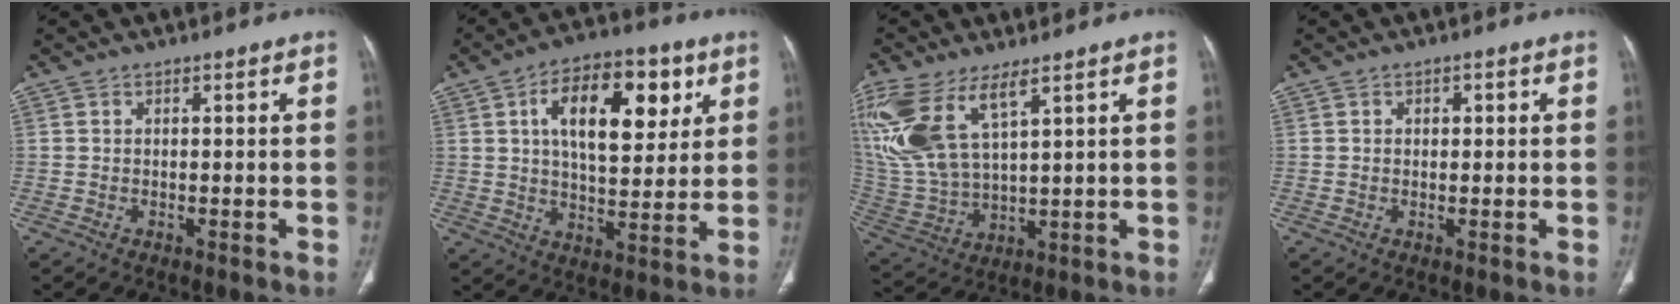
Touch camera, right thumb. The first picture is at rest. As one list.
[{"total": 17.2, "force": [6.0, 8.9, 13.5], "torque": [-0.169, -0.008, 0.094]}, {"total": 17.8, "force": [9.2, 7.5, 13.2], "torque": [-0.309, -0.027, 0.200]}, {"total": 1.3, "force": [0.3, 1.0, 0.9], "torque": [-0.006, 0.001, 0.002]}]